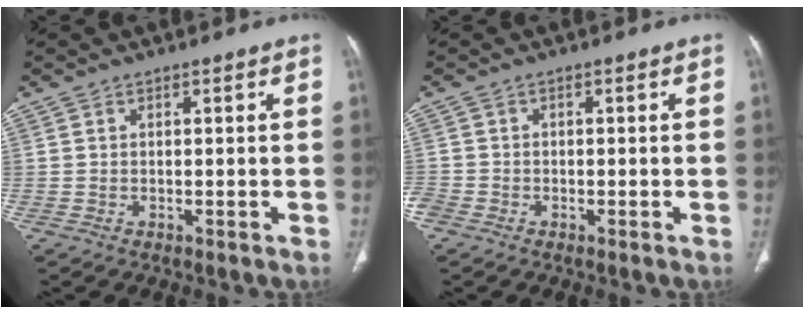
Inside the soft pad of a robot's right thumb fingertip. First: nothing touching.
{"total": 2.6, "force": [-1.4, 2.0, 0.9], "torque": [-0.027, 0.006, -0.028]}